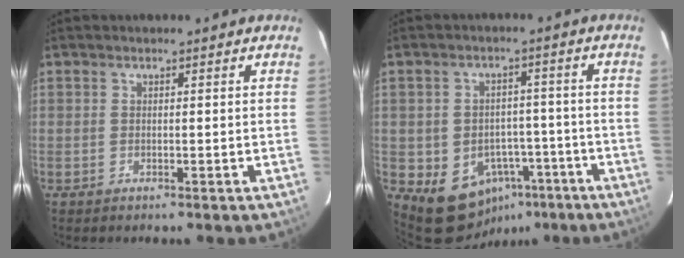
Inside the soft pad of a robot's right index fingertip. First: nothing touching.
{"total": 11.4, "force": [-5.1, 8.8, 5.1], "torque": [-0.075, 0.021, -0.059]}